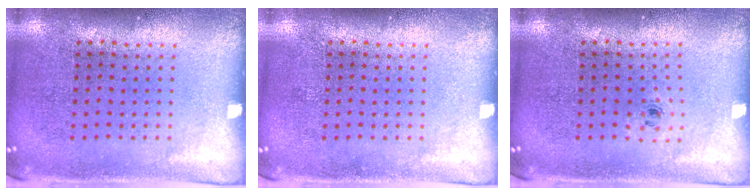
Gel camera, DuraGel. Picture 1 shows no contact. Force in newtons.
{"total": 0.0}
{"total": 0.6, "press": 0.3, "slide": 0.5}